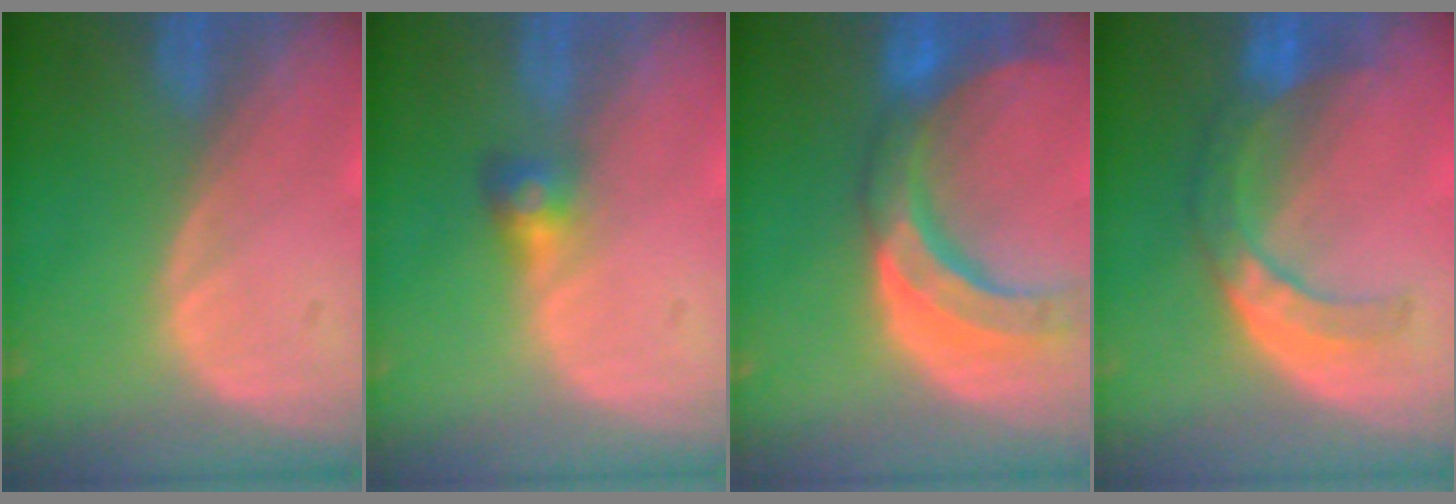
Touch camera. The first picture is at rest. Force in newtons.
{"total": 2.8, "press": 2.6, "slide": 0.9}
{"total": 10.3, "press": 9.5, "slide": 4.0}
{"total": 7.6, "press": 6.6, "slide": 3.8}